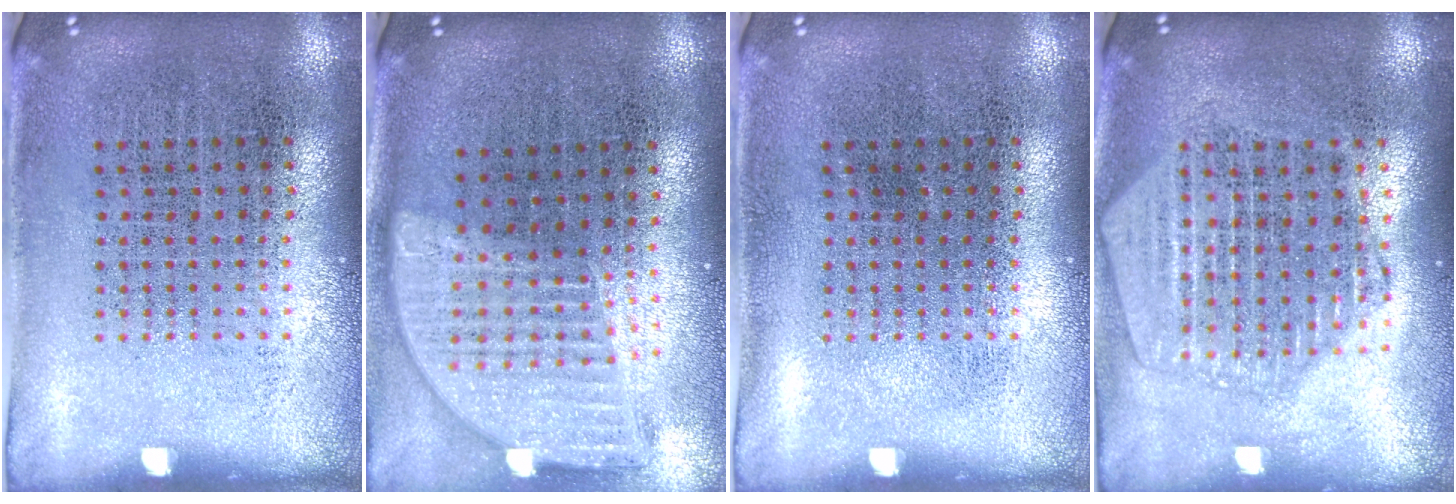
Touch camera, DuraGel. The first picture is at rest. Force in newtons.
{"total": 1.9, "press": 1.5, "slide": 1.2}
{"total": 0.0}
{"total": 2.0, "press": 1.9, "slide": 0.8}